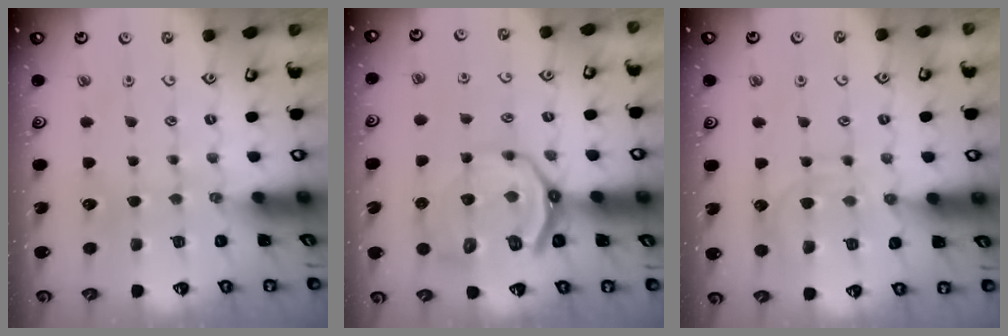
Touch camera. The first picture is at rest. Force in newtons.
{"total": 12.5, "press": 12.1, "slide": 3.0}
{"total": 10.3, "press": 10.2, "slide": 1.0}